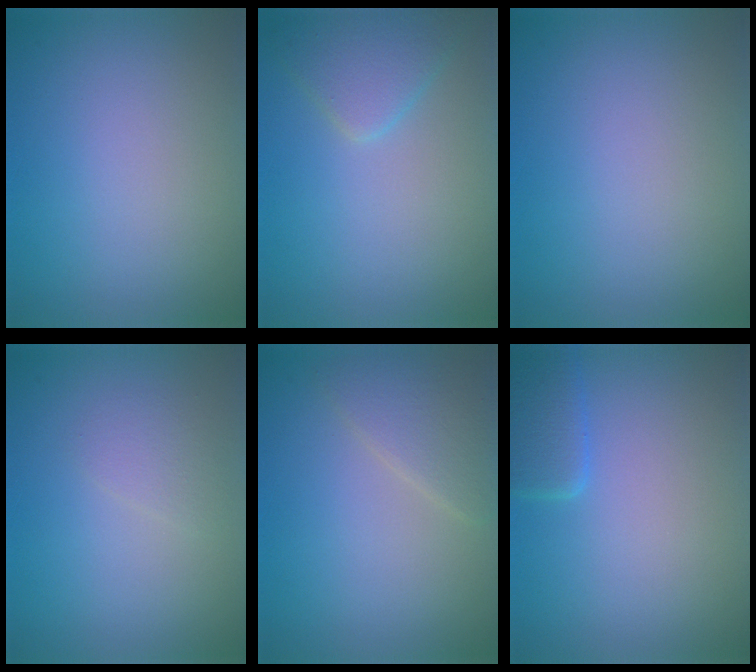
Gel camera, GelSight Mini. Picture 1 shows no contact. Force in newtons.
{"total": 2.9, "press": 2.9, "slide": 0.0}
{"total": 0.0}
{"total": 1.3, "press": 1.3, "slide": 0.0}
{"total": 2.8, "press": 2.8, "slide": 0.3}
{"total": 2.6, "press": 2.6, "slide": 0.2}